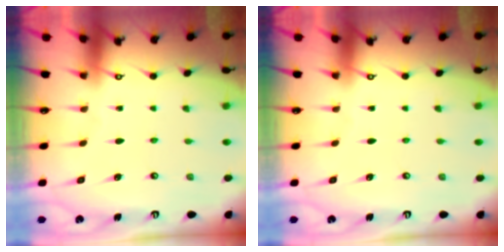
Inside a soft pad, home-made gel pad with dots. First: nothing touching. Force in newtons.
{"total": 0.0}